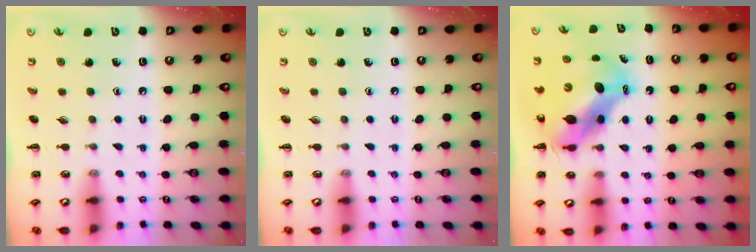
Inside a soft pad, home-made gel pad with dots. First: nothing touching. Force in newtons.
{"total": 0.0}
{"total": 10.2, "press": 9.8, "slide": 2.8}